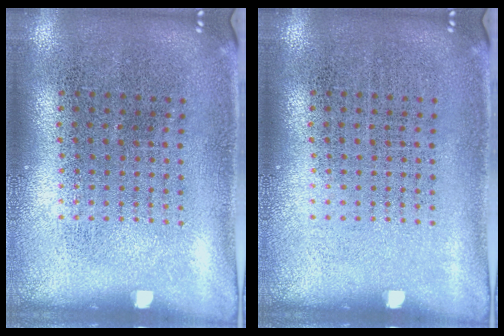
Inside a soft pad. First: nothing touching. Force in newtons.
{"total": 0.0}